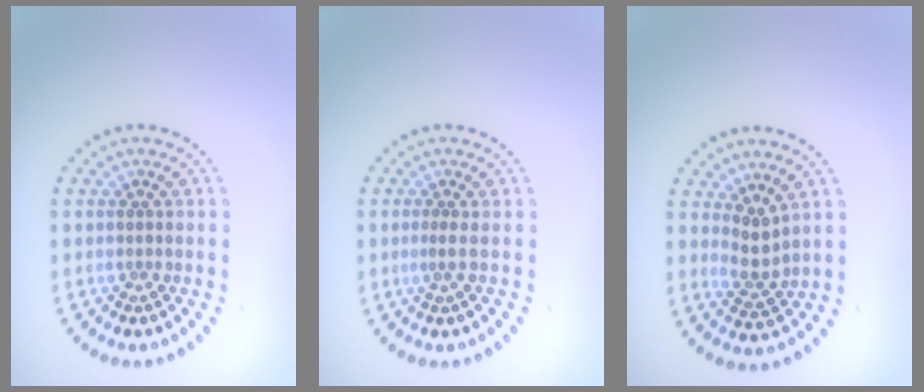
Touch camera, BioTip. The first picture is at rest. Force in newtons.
{"total": 0.7, "press": 0.2, "slide": 0.6}
{"total": 2.0, "press": 1.4, "slide": 1.4}